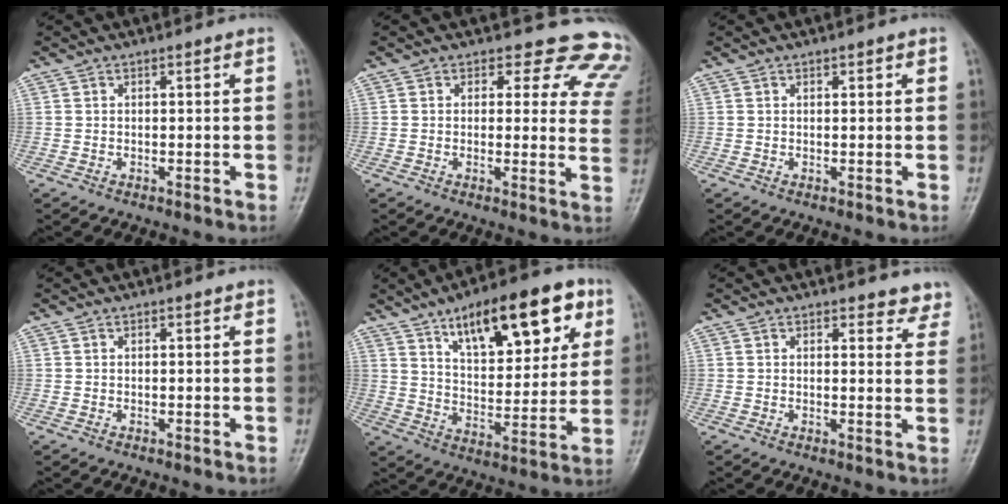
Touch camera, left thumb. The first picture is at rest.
{"total": 13.2, "force": [11.1, 6.2, 3.6], "torque": [0.017, -0.069, 0.085]}
{"total": 1.0, "force": [0.5, 0.5, 0.7], "torque": [-0.004, 0.001, 0.006]}
{"total": 0.0}
{"total": 20.0, "force": [10.3, 8.4, 14.9], "torque": [-0.173, -0.030, 0.163]}
{"total": 4.3, "force": [3.8, 1.8, 0.6], "torque": [0.027, -0.023, 0.028]}